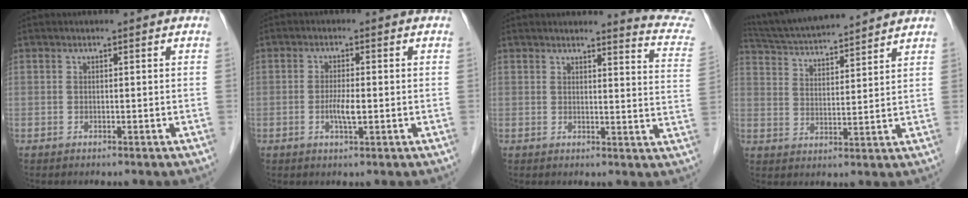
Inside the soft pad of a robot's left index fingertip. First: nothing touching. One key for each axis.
{"total": 3.0, "fx": -0.7, "fy": 0.5, "fz": 2.9, "tx": -0.060, "ty": -0.004, "tz": -0.013}
{"total": 8.7, "fx": 8.6, "fy": -0.6, "fz": 0.9, "tx": -0.006, "ty": -0.081, "tz": 0.070}
{"total": 14.4, "fx": 13.3, "fy": 0.9, "fz": 5.4, "tx": -0.106, "ty": 0.022, "tz": 0.220}